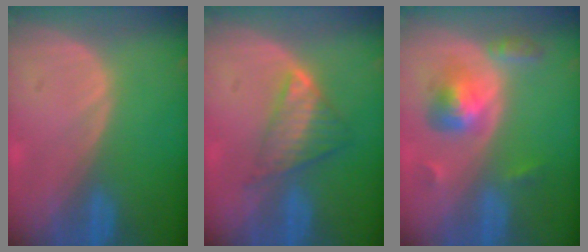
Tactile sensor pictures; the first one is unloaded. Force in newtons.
{"total": 5.8, "press": 5.4, "slide": 2.3}
{"total": 6.0, "press": 5.4, "slide": 2.7}